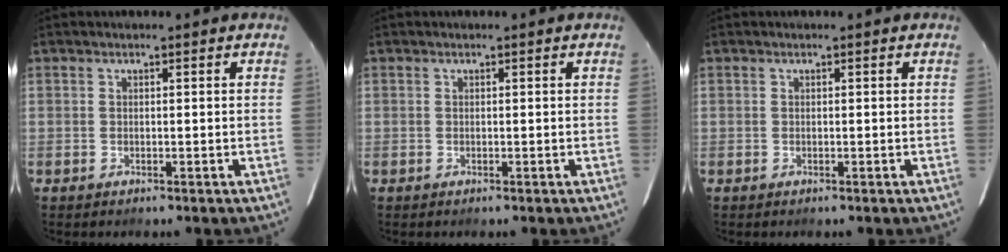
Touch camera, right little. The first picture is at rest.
{"total": 0.0}
{"total": 0.0}